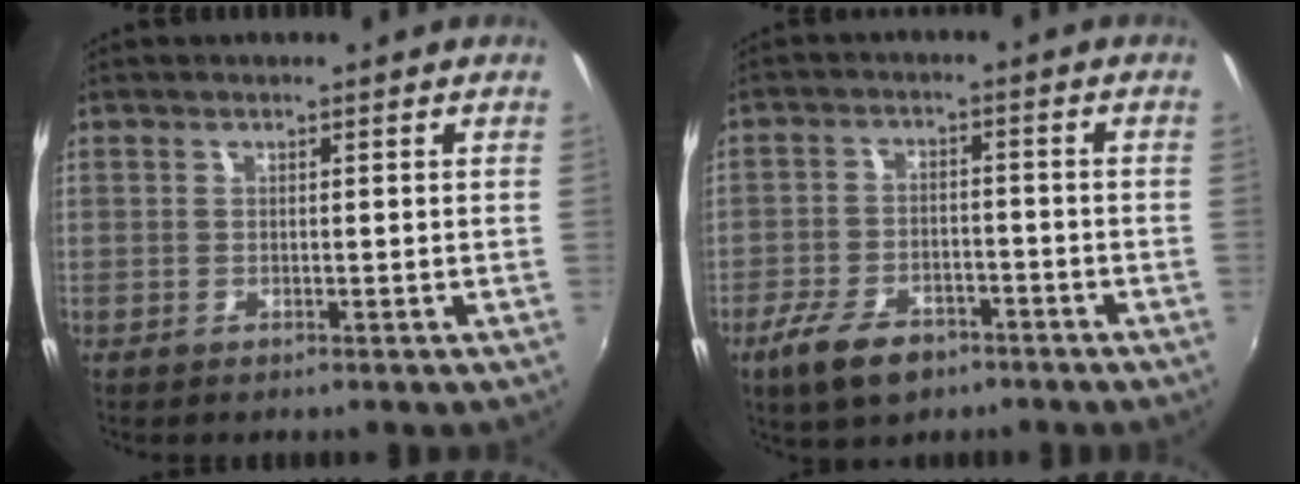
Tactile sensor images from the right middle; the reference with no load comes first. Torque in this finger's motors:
{"motor_torque": [0.83, -0.82, 0.12, 0.09]}